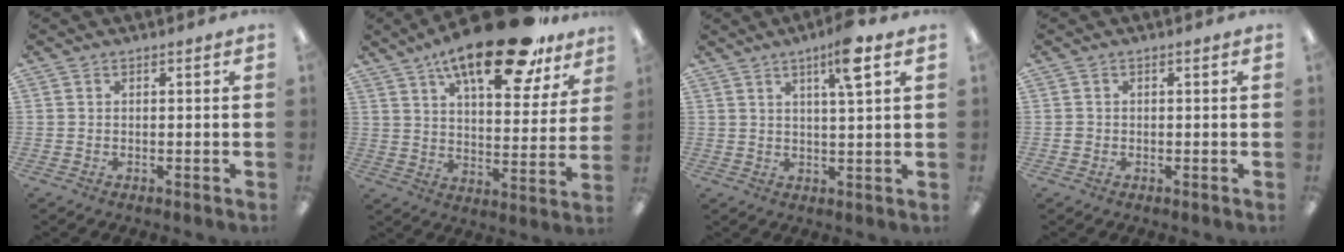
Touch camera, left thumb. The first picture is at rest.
{"total": 21.5, "force": [15.2, 6.8, 13.6], "torque": [-0.210, -0.088, 0.249]}
{"total": 8.2, "force": [4.4, 1.1, 6.8], "torque": [-0.110, -0.004, 0.066]}
{"total": 0.9, "force": [-0.2, 0.8, 0.3], "torque": [-0.006, 0.004, -0.005]}